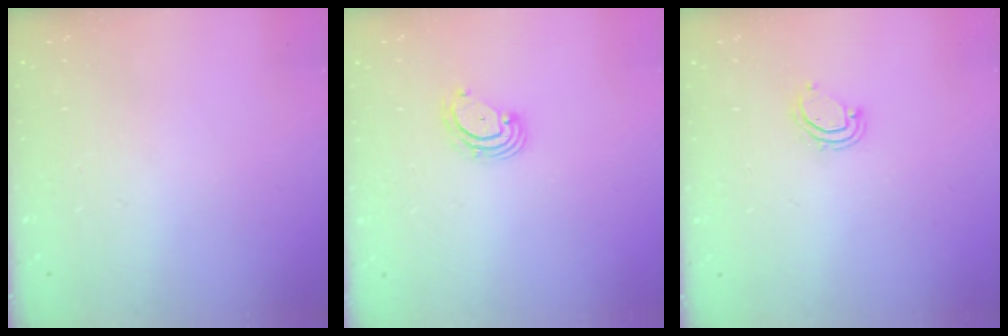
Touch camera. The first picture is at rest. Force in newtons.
{"total": 3.5, "press": 3.5, "slide": 0.4}
{"total": 4.3, "press": 4.3, "slide": 0.5}